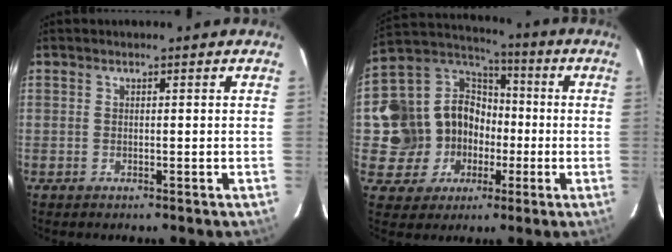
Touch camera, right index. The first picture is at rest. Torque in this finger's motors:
{"motor_torque": [0.96, 0.31, 0.55, 0.07]}